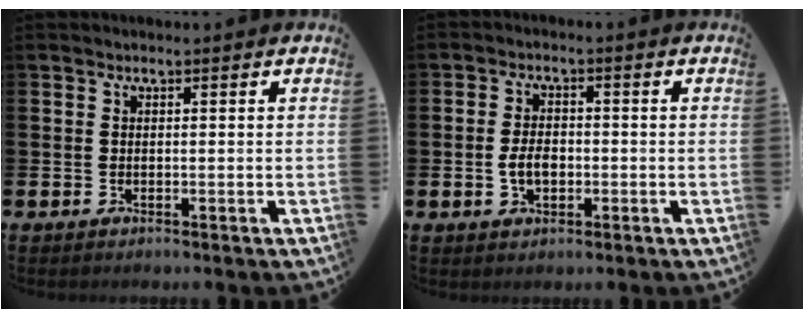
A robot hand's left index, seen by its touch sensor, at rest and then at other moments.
{"total": 3.5, "force": [-0.6, 2.2, 2.6], "torque": [-0.041, 0.002, -0.015]}